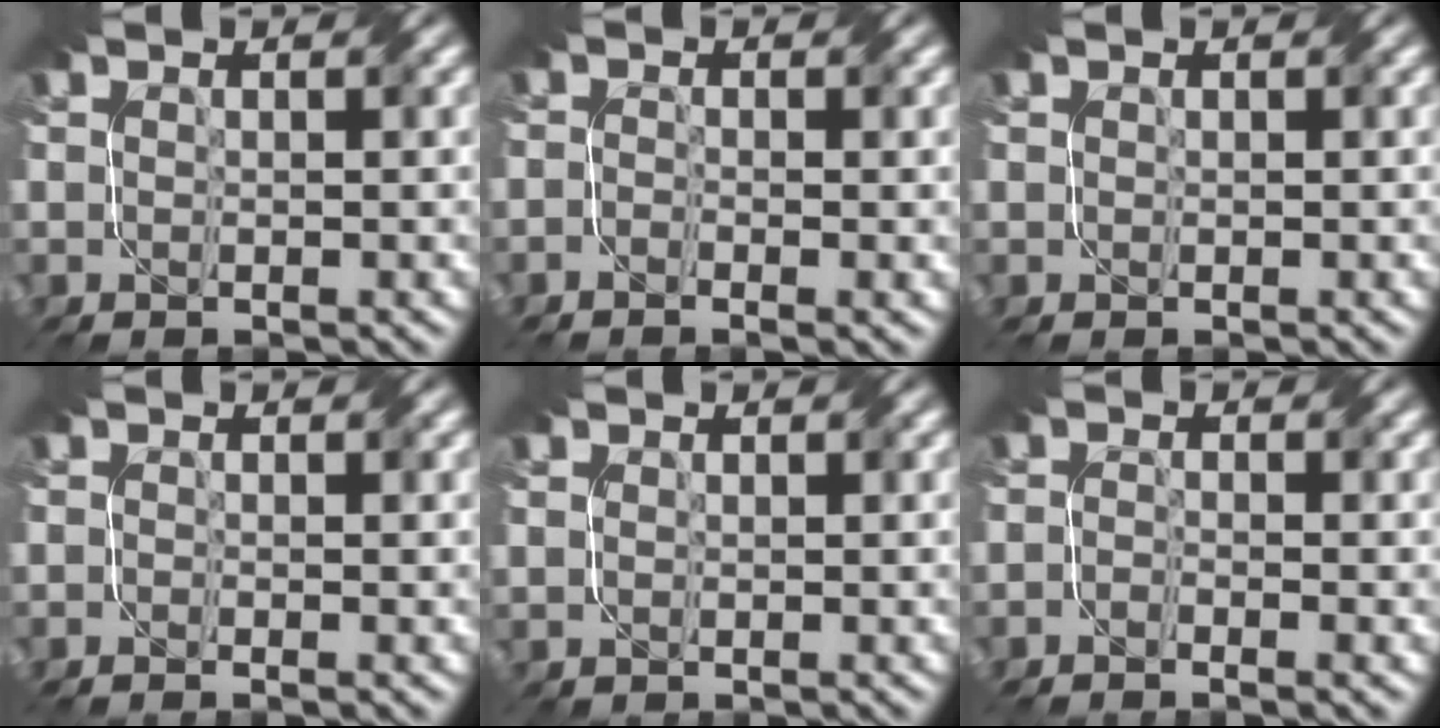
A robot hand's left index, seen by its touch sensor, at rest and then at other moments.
{"total": 1.6, "force": [-0.8, 0.6, 1.3], "torque": [-0.025, -0.003, -0.016]}
{"total": 0.0}
{"total": 0.9, "force": [-0.4, 0.3, 0.8], "torque": [-0.014, -0.003, -0.009]}
{"total": 1.2, "force": [0.7, 0.8, -0.5], "torque": [0.014, 0.004, 0.013]}
{"total": 1.5, "force": [-1.0, 0.4, 1.1], "torque": [-0.022, -0.002, -0.021]}